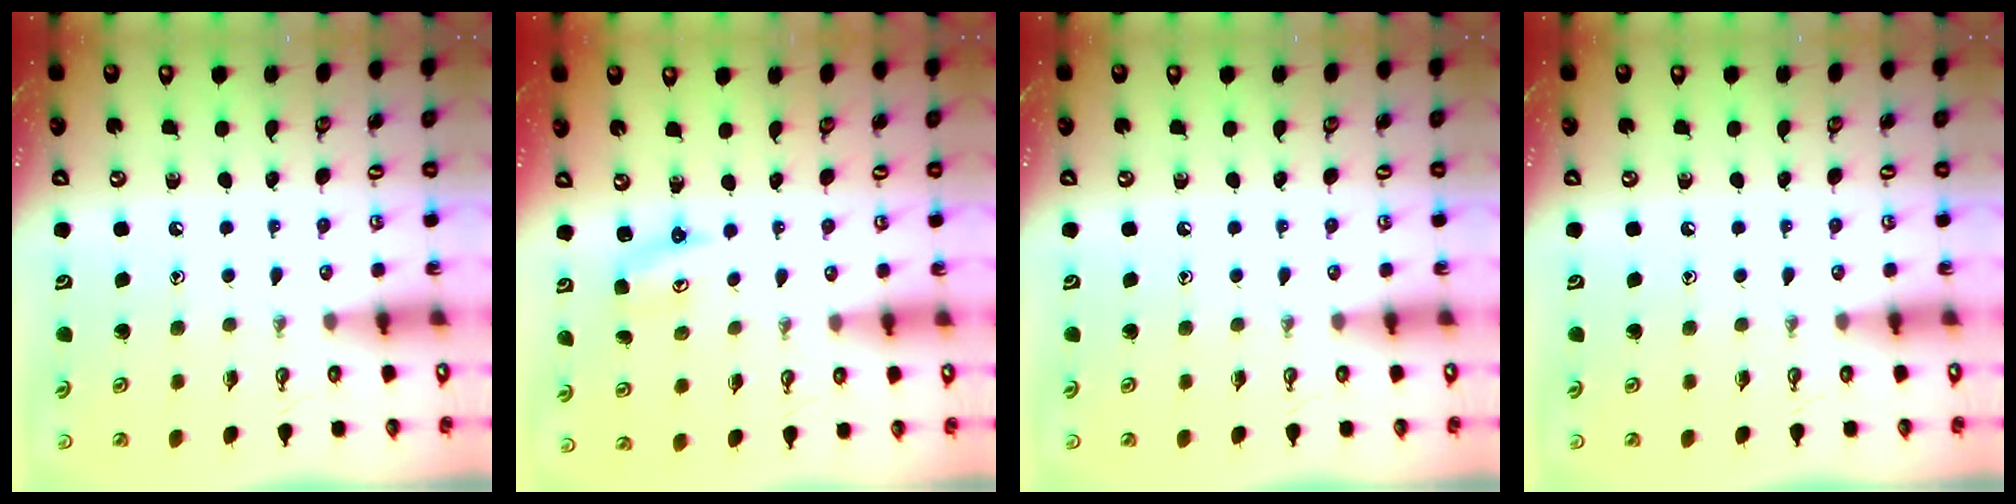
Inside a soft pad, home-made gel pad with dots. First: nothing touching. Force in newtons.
{"total": 2.8, "press": 2.8, "slide": 0.3}
{"total": 0.0}
{"total": 0.0}